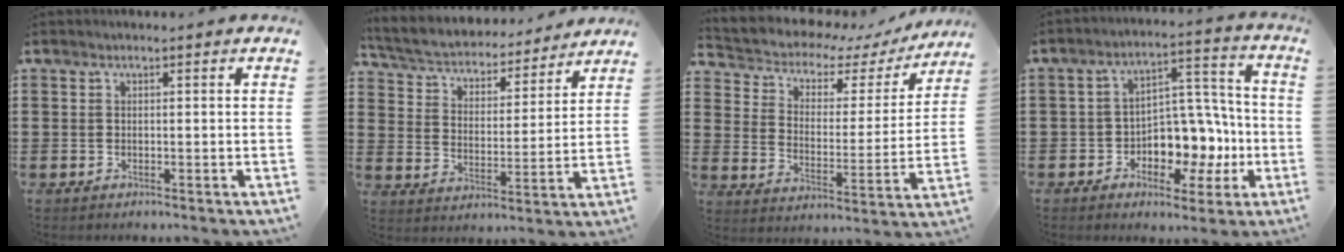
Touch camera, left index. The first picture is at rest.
{"total": 4.3, "force": [4.1, 0.8, 0.9], "torque": [-0.040, -0.033, 0.063]}
{"total": 5.1, "force": [4.5, 1.9, 1.5], "torque": [-0.057, -0.033, 0.071]}
{"total": 7.6, "force": [-1.6, 5.9, 4.5], "torque": [-0.084, 0.008, -0.027]}